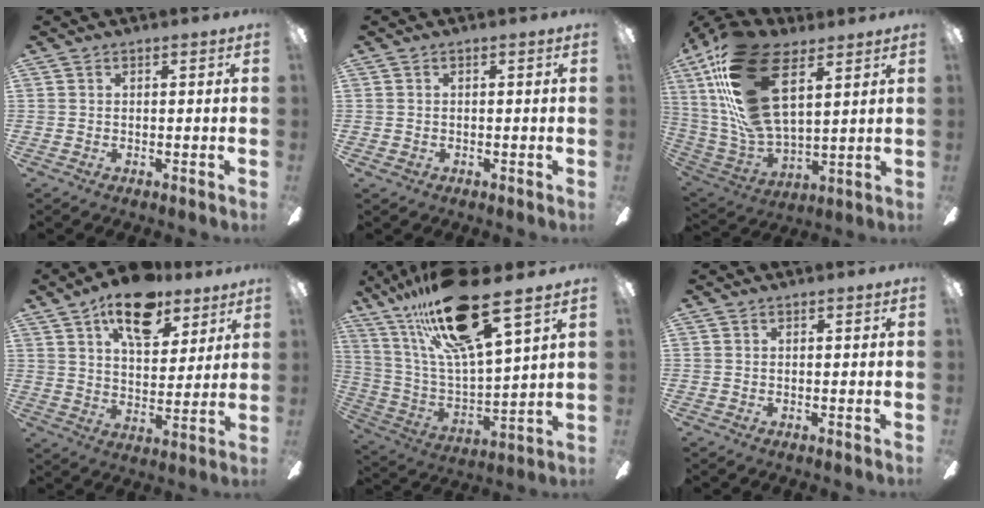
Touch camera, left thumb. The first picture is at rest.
{"total": 0.7, "force": [-0.3, 0.6, 0.3], "torque": [-0.005, 0.003, -0.007]}
{"total": 25.1, "force": [11.9, 11.8, 18.7], "torque": [-0.386, -0.045, 0.216]}
{"total": 15.5, "force": [10.3, 7.4, 8.9], "torque": [-0.134, -0.045, 0.176]}
{"total": 14.9, "force": [10.1, 4.3, 10.1], "torque": [-0.183, -0.034, 0.170]}
{"total": 0.0}